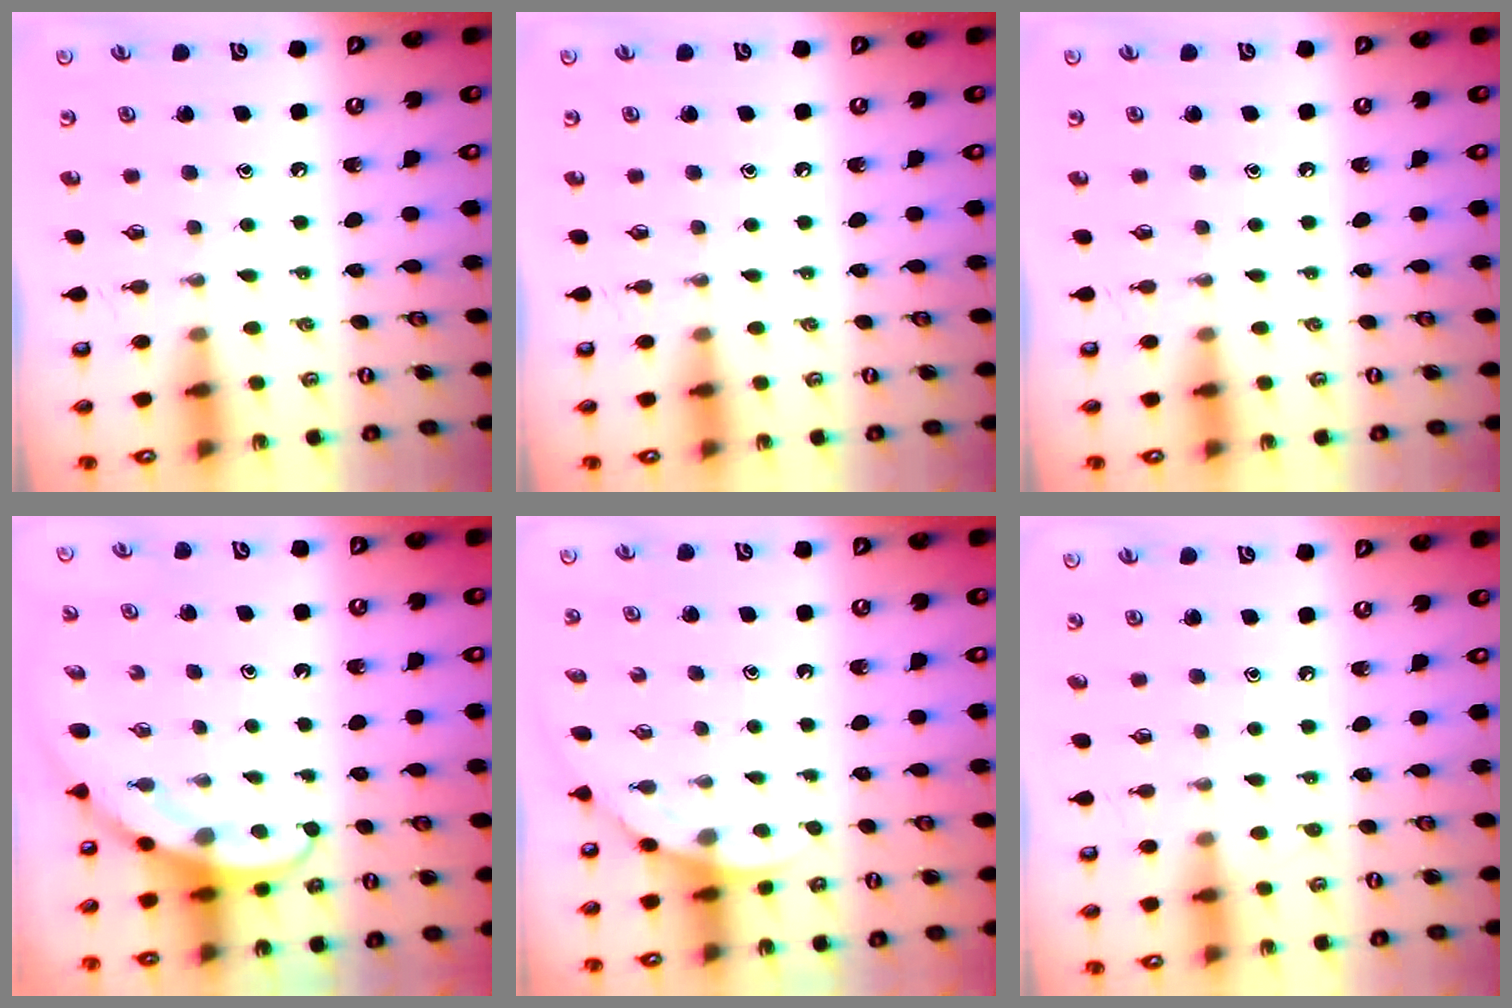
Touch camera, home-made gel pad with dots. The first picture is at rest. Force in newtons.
{"total": 0.0}
{"total": 0.0}
{"total": 3.9, "press": 3.9, "slide": 0.2}
{"total": 2.6, "press": 2.6, "slide": 0.1}
{"total": 5.9, "press": 5.9, "slide": 0.8}